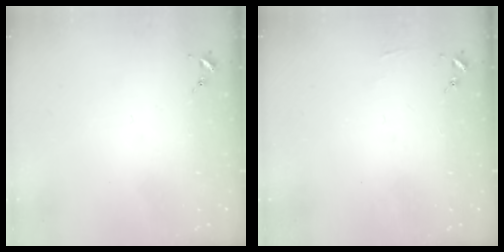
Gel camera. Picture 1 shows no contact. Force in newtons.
{"total": 2.9, "press": 2.9, "slide": 0.3}